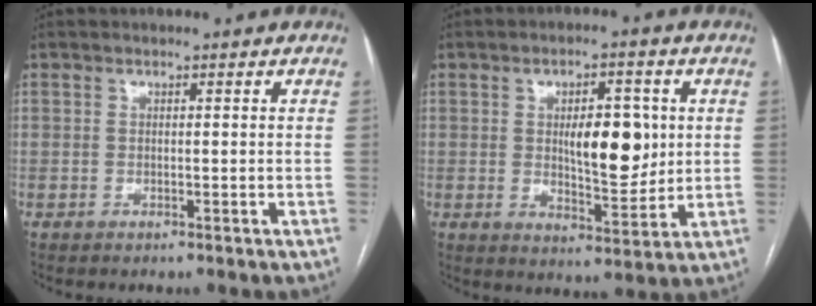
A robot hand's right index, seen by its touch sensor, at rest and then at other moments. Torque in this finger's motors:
{"motor_torque": [0.38, 0.30, 0.33, 0.11]}